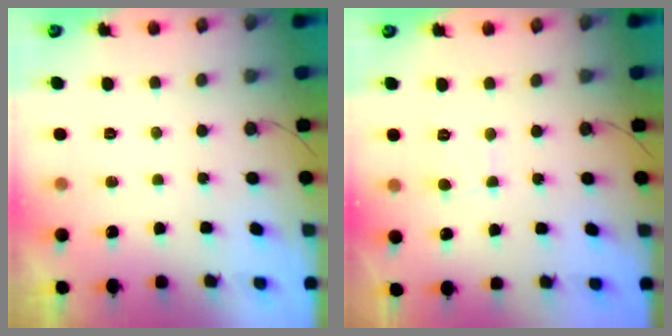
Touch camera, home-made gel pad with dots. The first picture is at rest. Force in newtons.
{"total": 2.1, "press": 2.1, "slide": 0.2}